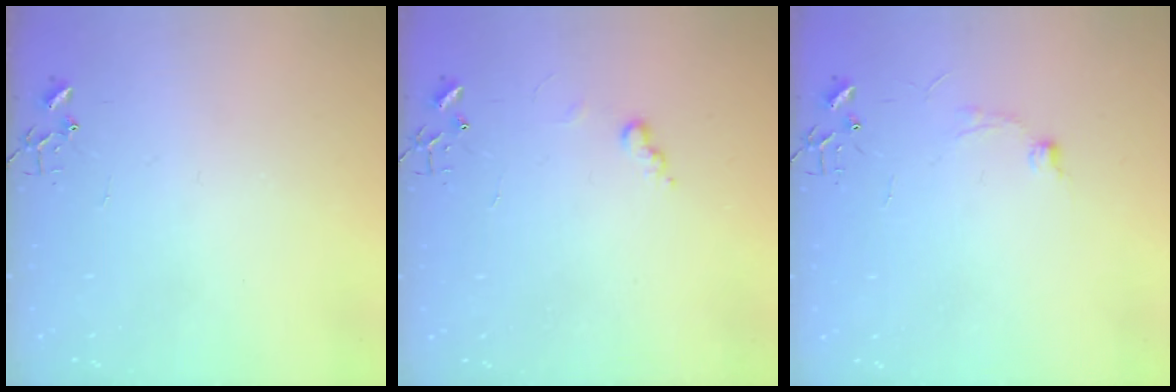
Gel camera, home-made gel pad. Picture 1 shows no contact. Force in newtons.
{"total": 5.4, "press": 5.4, "slide": 0.7}
{"total": 7.2, "press": 7.2, "slide": 0.8}